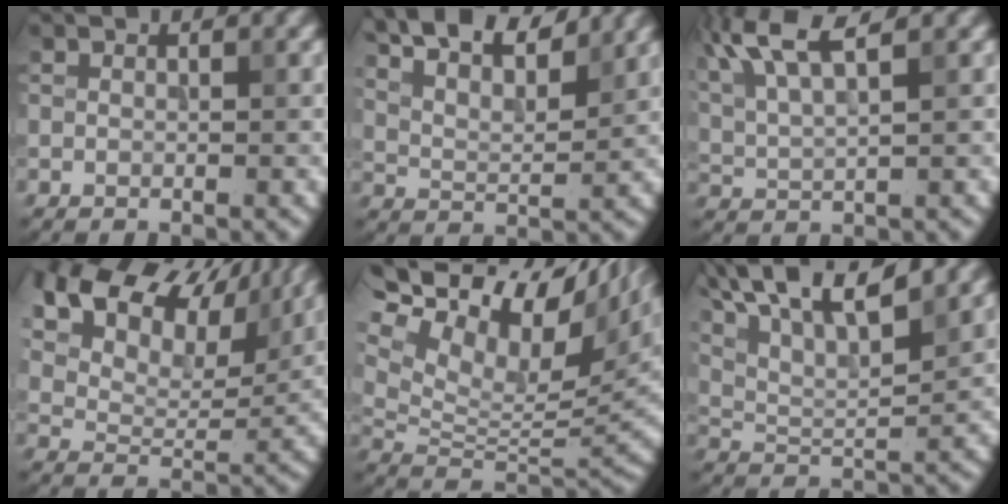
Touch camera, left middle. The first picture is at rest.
{"total": 11.8, "force": [8.7, 4.0, 6.9], "torque": [-0.105, 0.033, 0.101]}
{"total": 6.7, "force": [3.8, 1.9, 5.2], "torque": [-0.108, 0.023, 0.063]}
{"total": 13.8, "force": [8.7, 7.4, 7.7], "torque": [-0.153, 0.037, 0.137]}
{"total": 16.7, "force": [9.0, 6.6, 12.4], "torque": [-0.234, 0.047, 0.148]}
{"total": 13.3, "force": [8.7, 4.3, 9.1], "torque": [-0.169, 0.037, 0.115]}